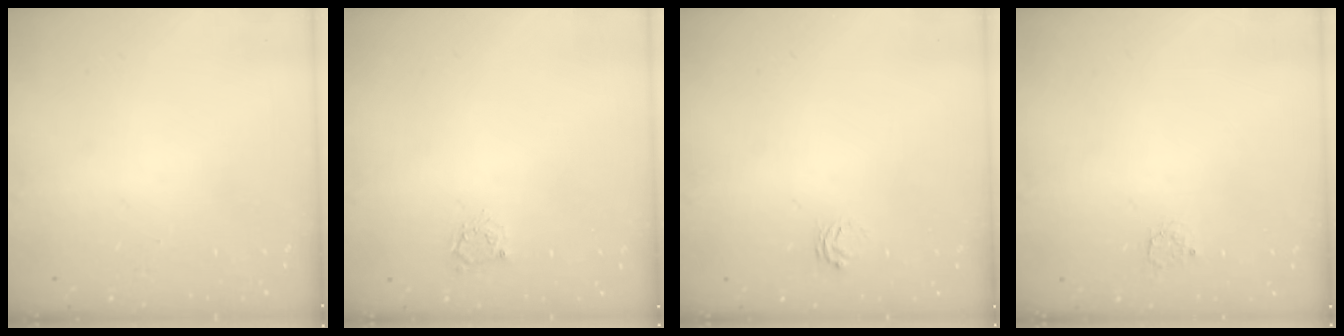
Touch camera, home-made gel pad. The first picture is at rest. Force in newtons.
{"total": 2.9, "press": 2.9, "slide": 0.4}
{"total": 2.5, "press": 2.5, "slide": 0.2}
{"total": 2.4, "press": 2.4, "slide": 0.3}